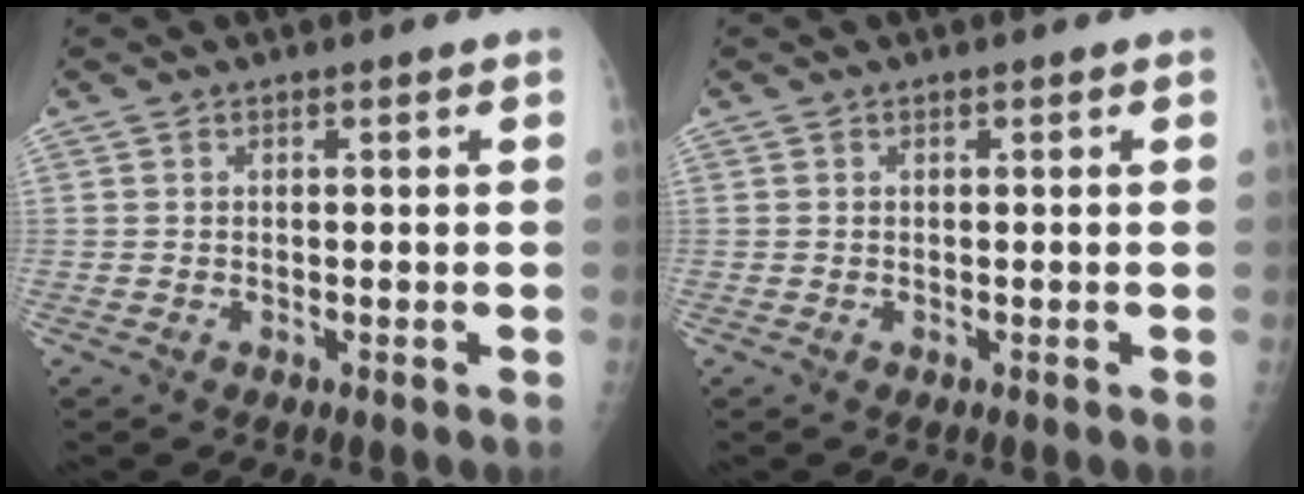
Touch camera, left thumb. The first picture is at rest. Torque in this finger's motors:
{"motor_torque": [0.01, 0.02, -0.07, -0.07, 0.00]}